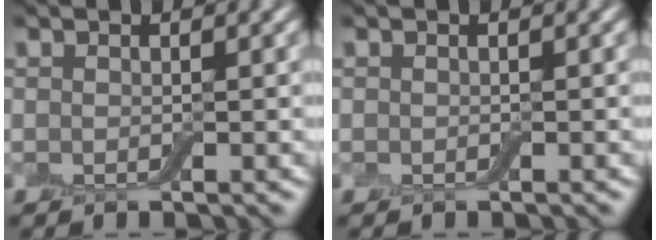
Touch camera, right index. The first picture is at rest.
{"total": 0.0}